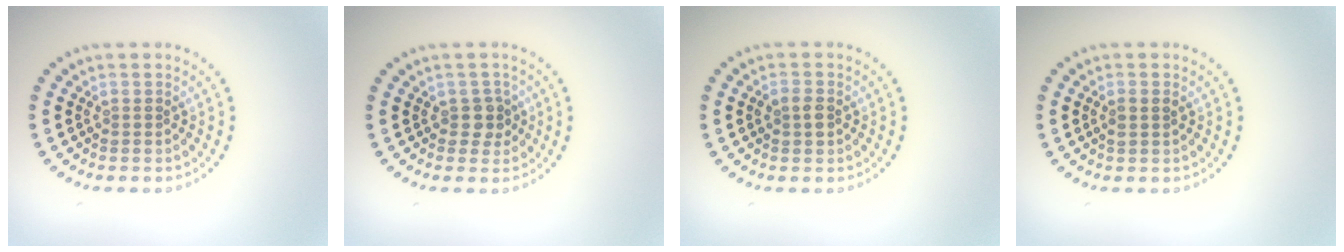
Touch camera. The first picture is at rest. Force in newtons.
{"total": 1.7, "press": 1.5, "slide": 0.8}
{"total": 1.5, "press": 1.4, "slide": 0.3}
{"total": 1.1, "press": 1.1, "slide": 0.2}